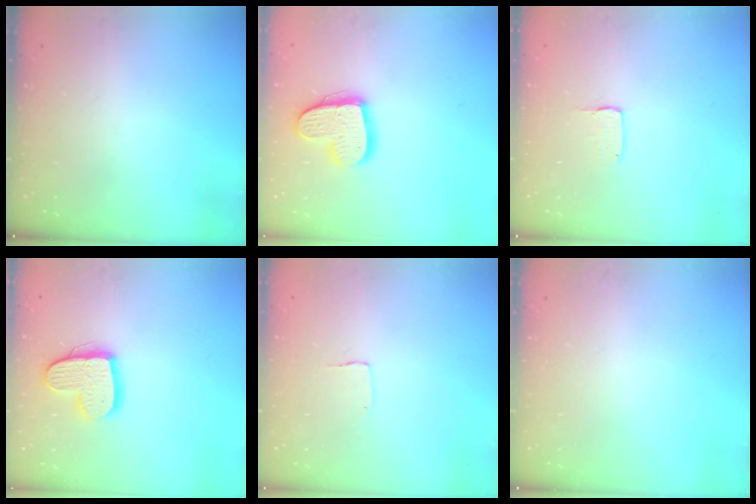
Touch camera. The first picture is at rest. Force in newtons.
{"total": 15.4, "press": 15.4, "slide": 1.2}
{"total": 2.0, "press": 2.0, "slide": 0.0}
{"total": 14.1, "press": 14.0, "slide": 1.1}
{"total": 3.8, "press": 3.8, "slide": 0.1}
{"total": 0.0}